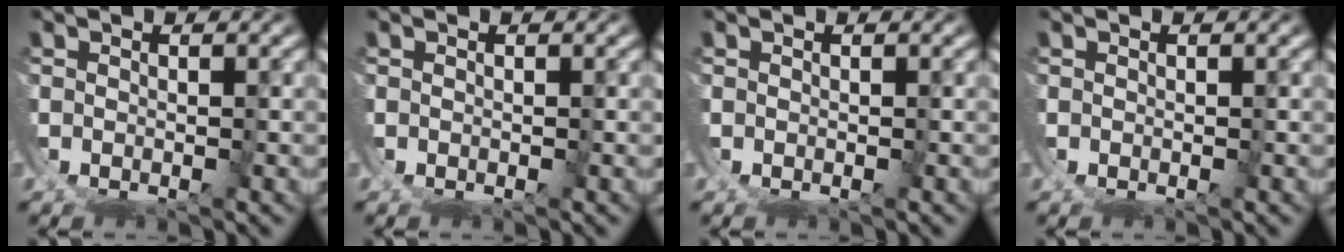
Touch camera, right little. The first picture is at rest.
{"total": 0.0}
{"total": 0.0}
{"total": 0.0}